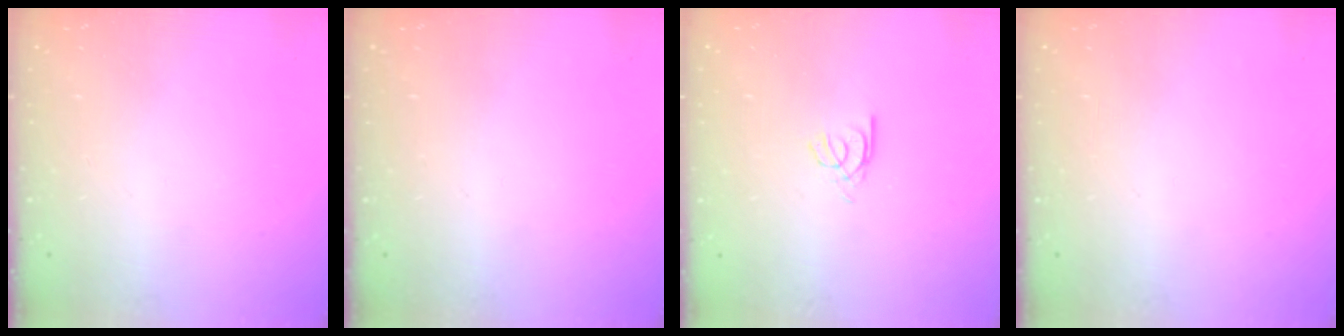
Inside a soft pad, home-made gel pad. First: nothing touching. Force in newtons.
{"total": 0.0}
{"total": 2.3, "press": 2.3, "slide": 0.2}
{"total": 0.0}